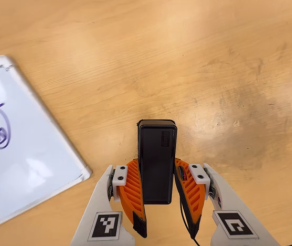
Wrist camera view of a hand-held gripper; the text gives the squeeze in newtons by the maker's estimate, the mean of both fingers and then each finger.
{"total": 4.9, "left": 3.1, "right": 6.6}